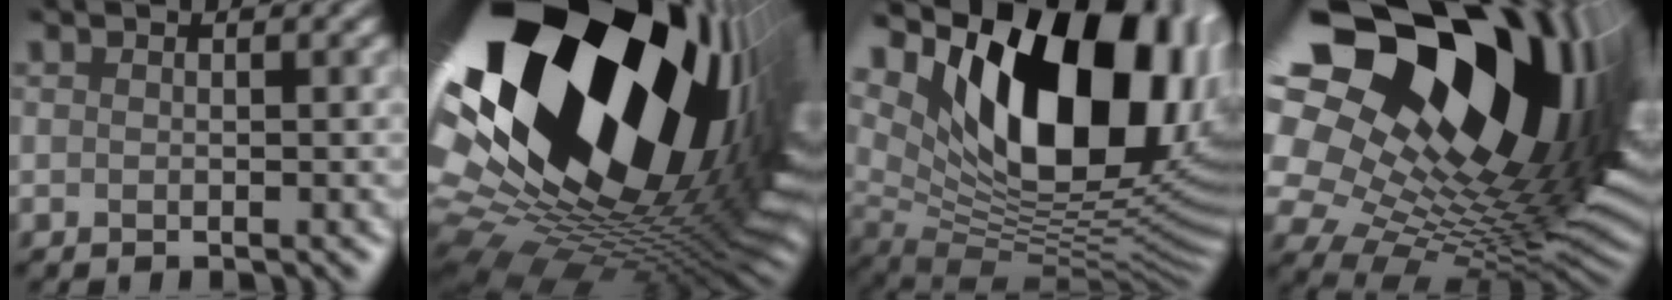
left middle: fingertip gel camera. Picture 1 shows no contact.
{"total": 21.9, "force": [5.8, 11.9, 17.4], "torque": [-0.329, -0.051, 0.134]}
{"total": 16.1, "force": [6.6, 8.2, 12.3], "torque": [-0.196, 0.001, 0.122]}
{"total": 21.2, "force": [8.0, 12.3, 15.2], "torque": [-0.286, -0.003, 0.180]}